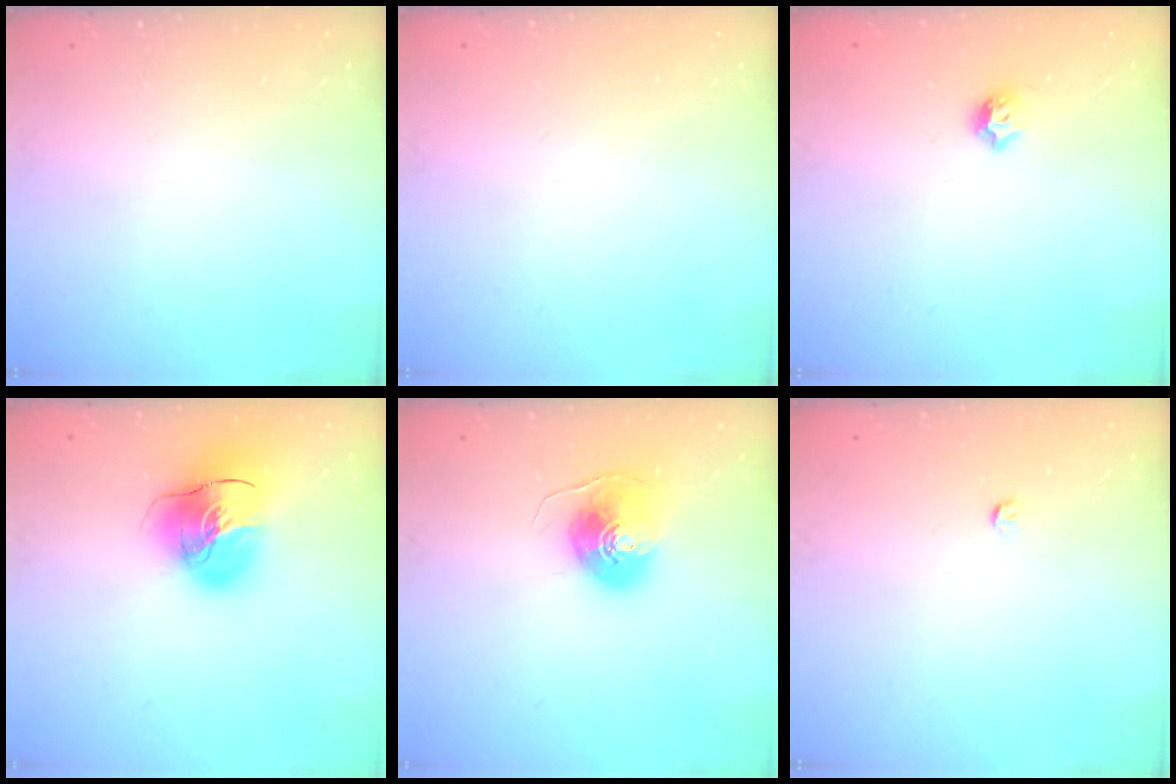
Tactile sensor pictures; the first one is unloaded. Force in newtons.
{"total": 0.8, "press": 0.8, "slide": 0.0}
{"total": 4.4, "press": 4.3, "slide": 0.9}
{"total": 16.5, "press": 16.4, "slide": 2.3}
{"total": 8.5, "press": 8.4, "slide": 1.2}
{"total": 3.0, "press": 2.9, "slide": 0.4}